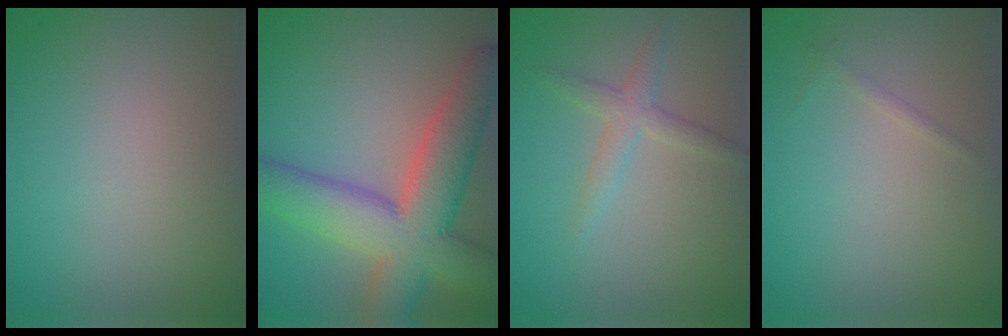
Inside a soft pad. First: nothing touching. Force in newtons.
{"total": 10.8, "press": 10.7, "slide": 0.8}
{"total": 2.2, "press": 2.2, "slide": 0.1}
{"total": 0.5, "press": 0.5, "slide": 0.0}